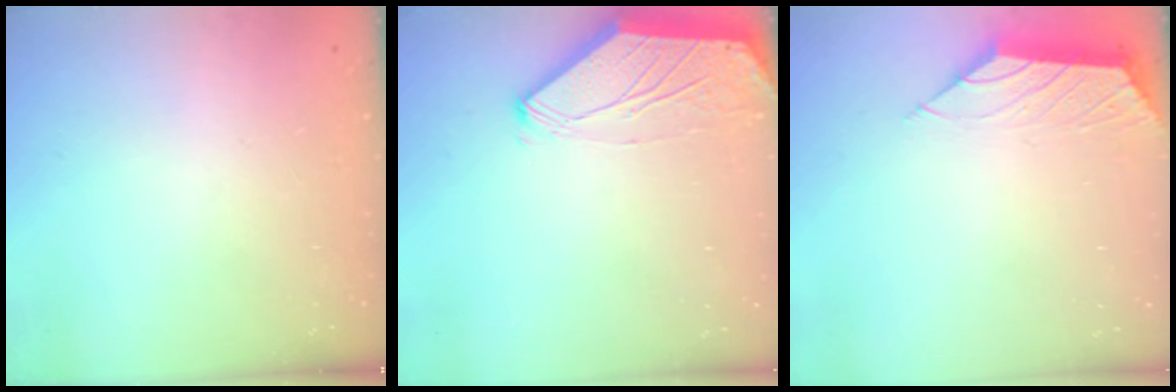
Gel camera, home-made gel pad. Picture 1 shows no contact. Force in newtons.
{"total": 0.0}
{"total": 1.8, "press": 1.7, "slide": 0.5}